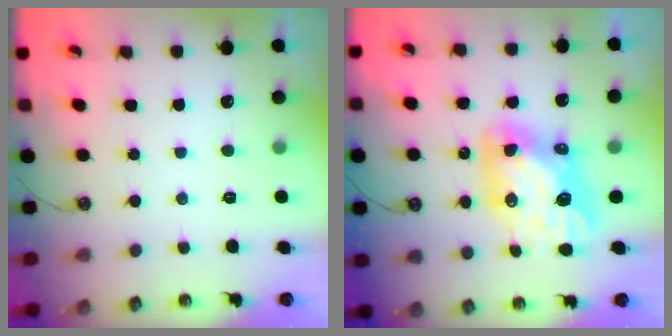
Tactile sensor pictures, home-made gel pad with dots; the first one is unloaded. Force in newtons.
{"total": 12.3, "press": 12.3, "slide": 1.2}